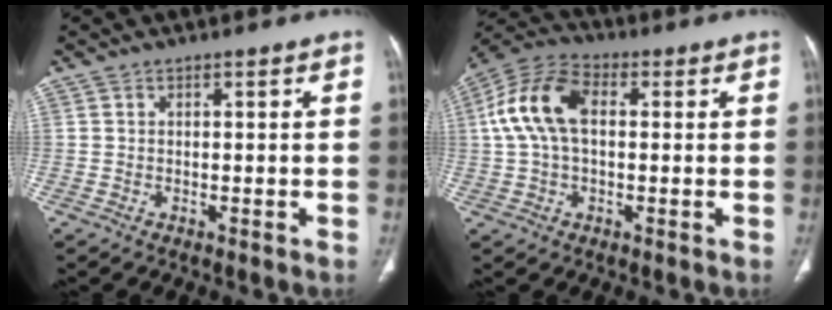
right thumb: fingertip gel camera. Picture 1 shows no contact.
{"total": 12.5, "force": [1.7, 7.5, 9.8], "torque": [-0.202, 0.032, 0.023]}